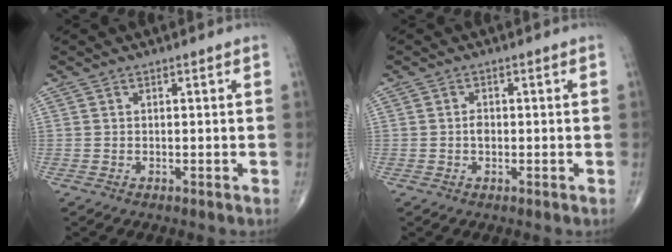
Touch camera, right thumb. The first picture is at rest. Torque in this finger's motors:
{"motor_torque": [0.75, 0.72, 0.25, -0.50, -0.03]}